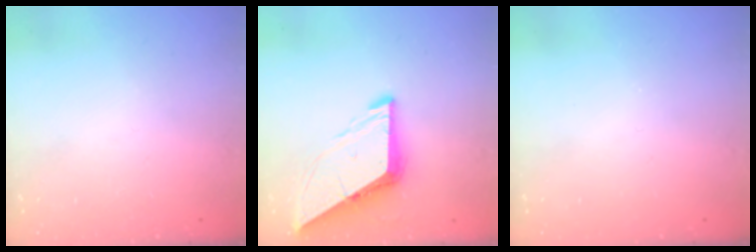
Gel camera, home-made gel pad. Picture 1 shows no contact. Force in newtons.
{"total": 8.6, "press": 8.5, "slide": 1.1}
{"total": 0.0}